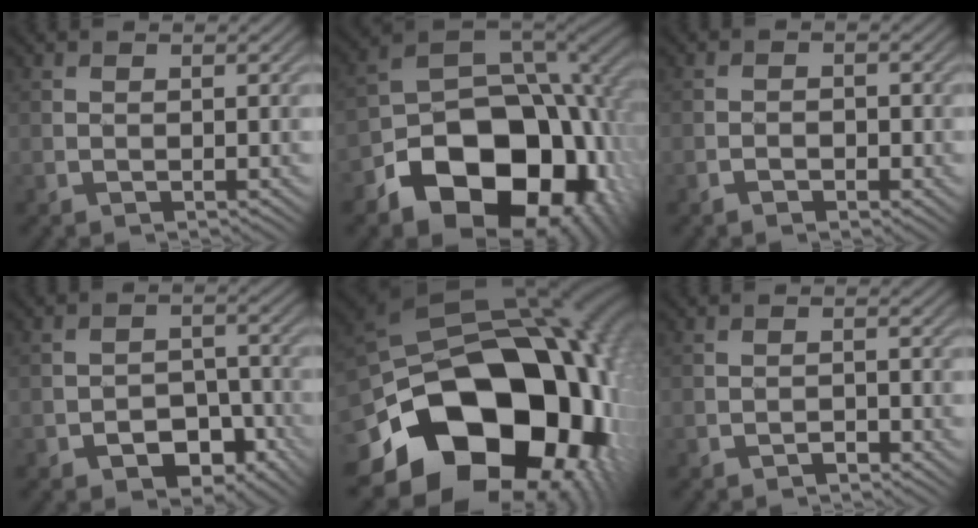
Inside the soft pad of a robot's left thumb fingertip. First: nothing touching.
{"total": 18.2, "force": [-7.1, 12.5, 11.1], "torque": [-0.181, -0.051, -0.107]}
{"total": 1.7, "force": [-0.9, 0.9, 1.1], "torque": [-0.013, 0.001, -0.017]}
{"total": 6.2, "force": [-3.4, 3.8, 3.4], "torque": [-0.044, -0.004, -0.058]}
{"total": 24.3, "force": [-7.3, 17.7, 14.9], "torque": [-0.258, -0.047, -0.107]}
{"total": 0.9, "force": [-0.8, 0.4, 0.4], "torque": [-0.004, 0.000, -0.014]}